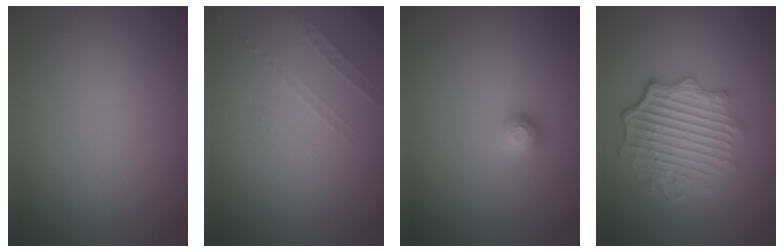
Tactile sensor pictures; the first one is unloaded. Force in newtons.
{"total": 1.0, "press": 0.4, "slide": 0.9}
{"total": 1.1, "press": 1.1, "slide": 0.4}
{"total": 5.9, "press": 4.5, "slide": 3.9}